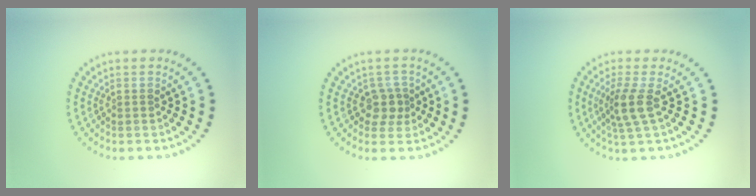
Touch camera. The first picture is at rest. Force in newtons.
{"total": 2.1, "press": 1.7, "slide": 1.1}
{"total": 2.7, "press": 2.0, "slide": 1.7}